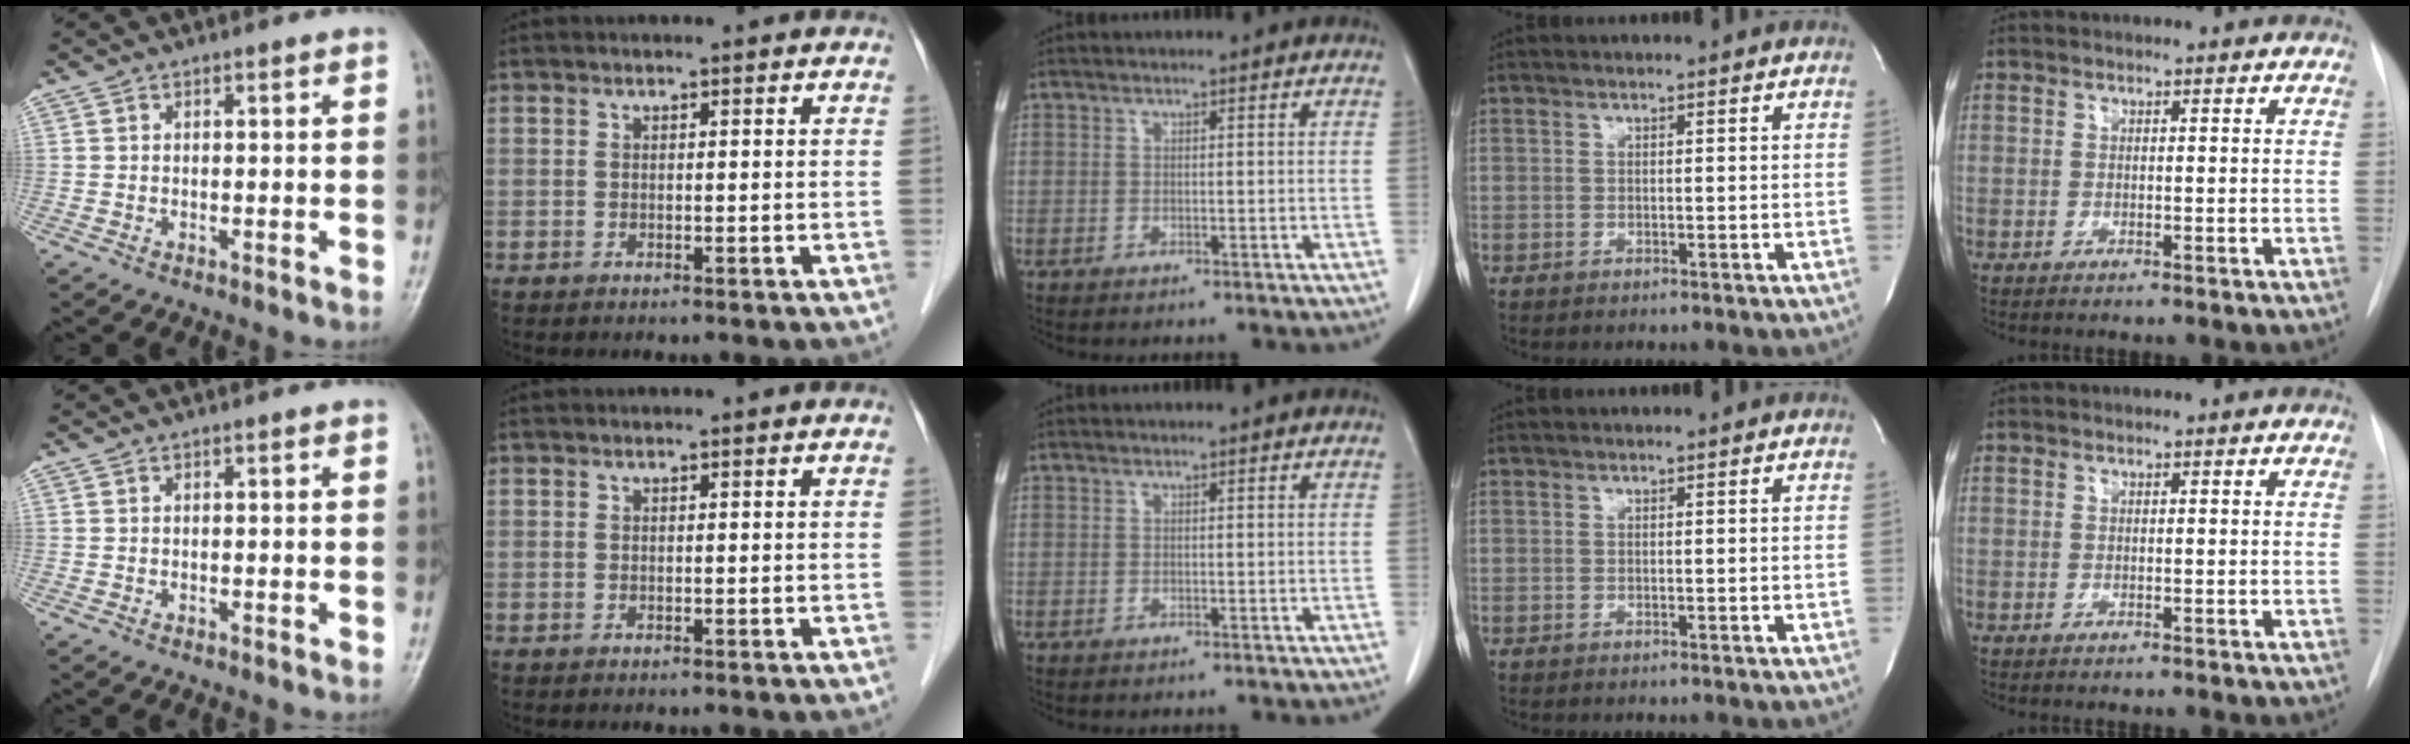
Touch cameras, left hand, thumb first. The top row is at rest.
{}